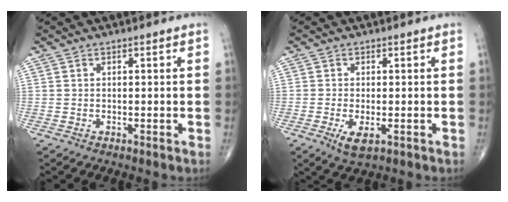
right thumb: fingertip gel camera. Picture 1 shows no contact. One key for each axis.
{"total": 3.7, "fx": -1.3, "fy": 1.5, "fz": 3.2, "tx": -0.059, "ty": -0.008, "tz": -0.020}